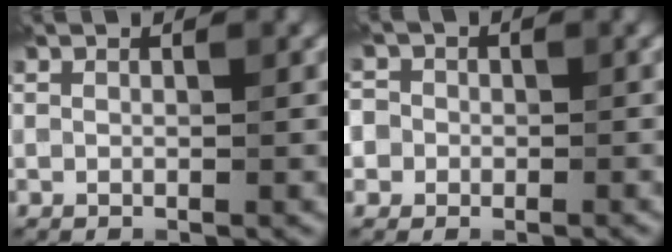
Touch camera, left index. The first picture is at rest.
{"total": 4.4, "force": [-0.2, 4.2, 1.3], "torque": [-0.013, 0.027, -0.039]}